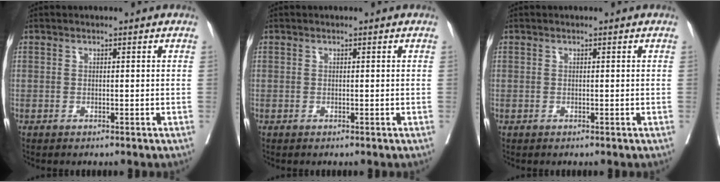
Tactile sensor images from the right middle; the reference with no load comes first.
{"total": 0.0}
{"total": 0.0}